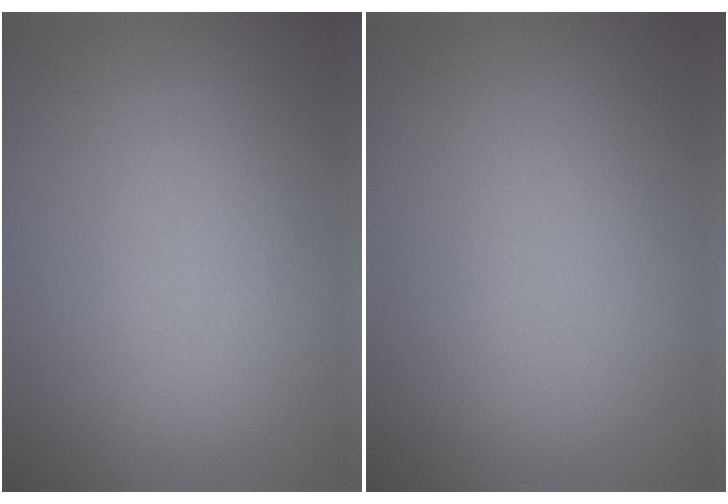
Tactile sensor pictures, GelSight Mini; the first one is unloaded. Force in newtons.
{"total": 0.0}